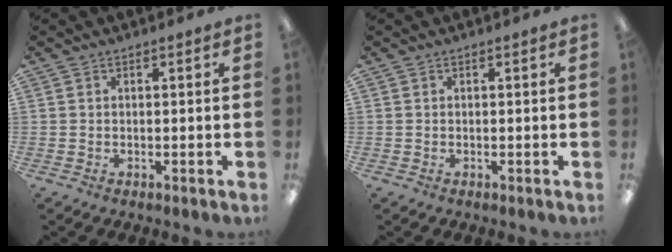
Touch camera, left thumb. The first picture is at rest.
{"total": 0.0}